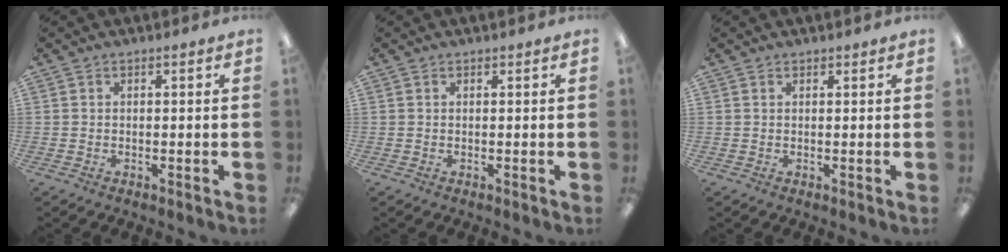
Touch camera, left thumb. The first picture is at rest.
{"total": 0.0}
{"total": 0.7, "force": [0.6, 0.3, 0.1], "torque": [-0.003, 0.000, 0.011]}